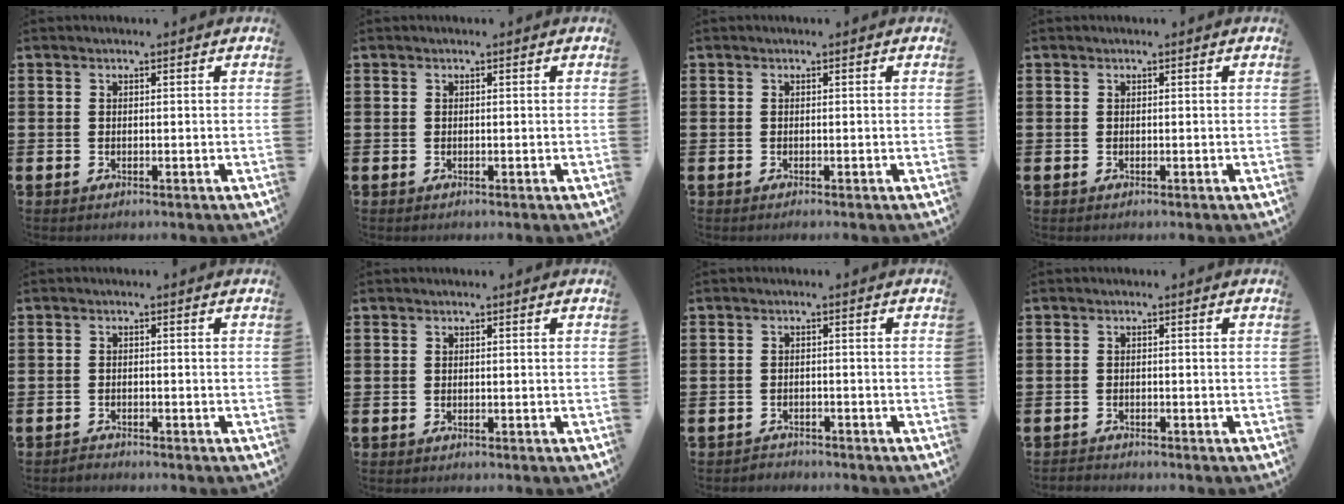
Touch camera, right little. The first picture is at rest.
{"total": 0.0}
{"total": 0.0}
{"total": 0.0}
{"total": 0.9, "force": [-0.9, 0.1, 0.0], "torque": [-0.002, 0.001, -0.019]}
{"total": 0.0}
{"total": 1.3, "force": [-1.3, 0.2, -0.2], "torque": [-0.001, 0.005, -0.029]}
{"total": 0.8, "force": [-0.8, 0.1, 0.0], "torque": [-0.001, 0.000, -0.017]}